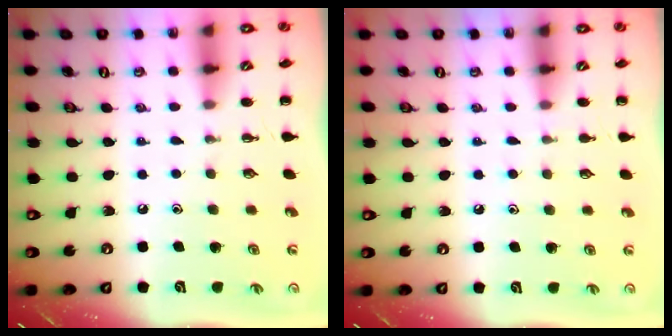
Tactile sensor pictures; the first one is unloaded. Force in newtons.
{"total": 4.2, "press": 3.9, "slide": 1.5}